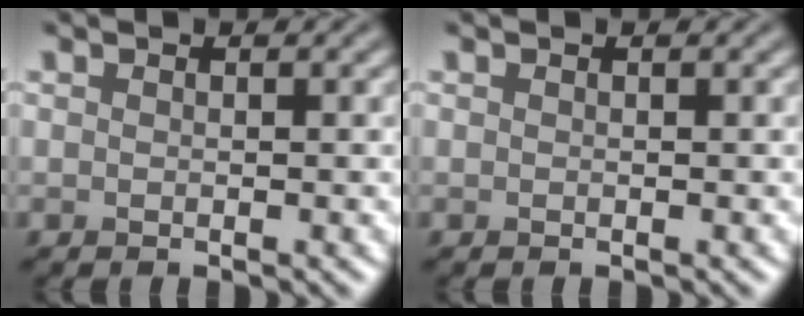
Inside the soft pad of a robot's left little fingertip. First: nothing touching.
{"total": 0.0}